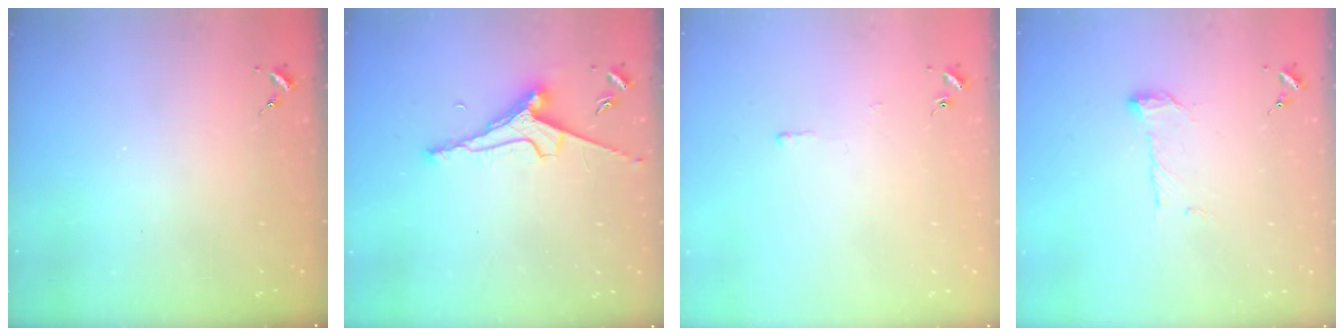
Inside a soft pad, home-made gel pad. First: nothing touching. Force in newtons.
{"total": 8.0, "press": 7.9, "slide": 1.1}
{"total": 2.6, "press": 2.6, "slide": 0.3}
{"total": 7.6, "press": 7.5, "slide": 0.4}